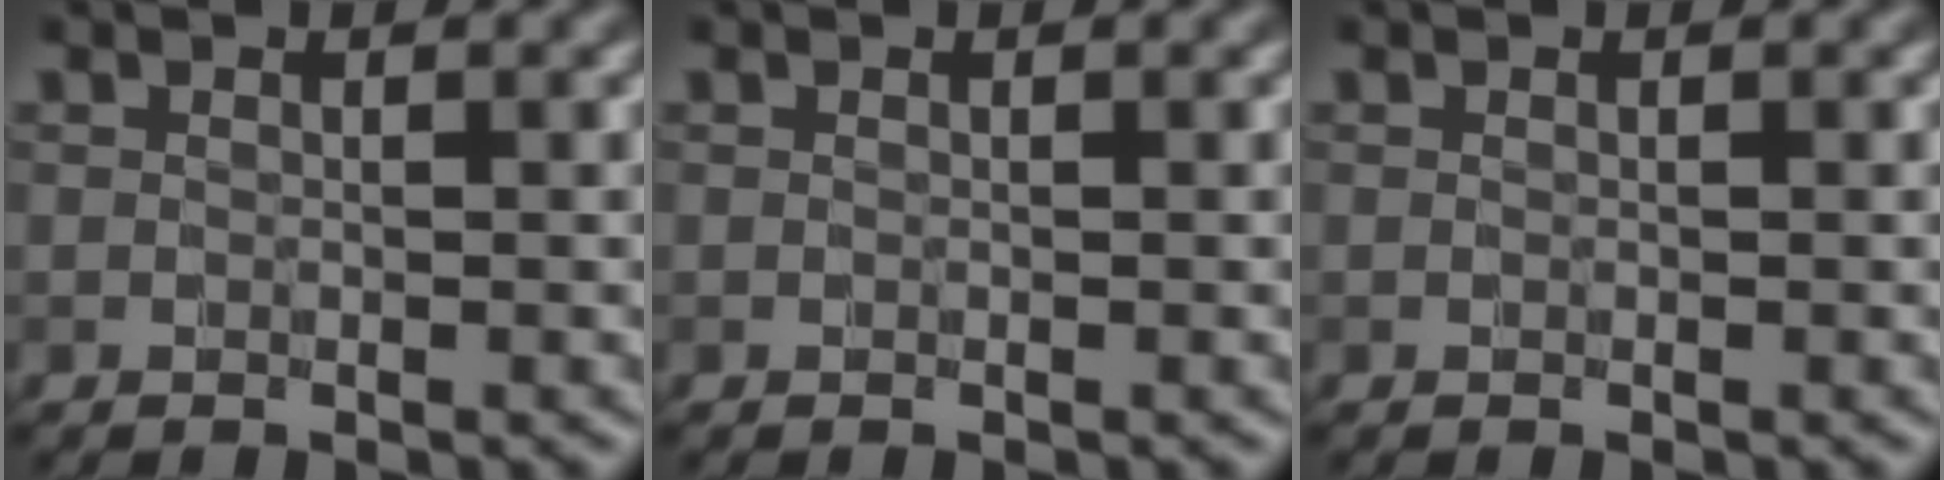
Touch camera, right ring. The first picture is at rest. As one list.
[{"total": 0.0}, {"total": 0.0}]